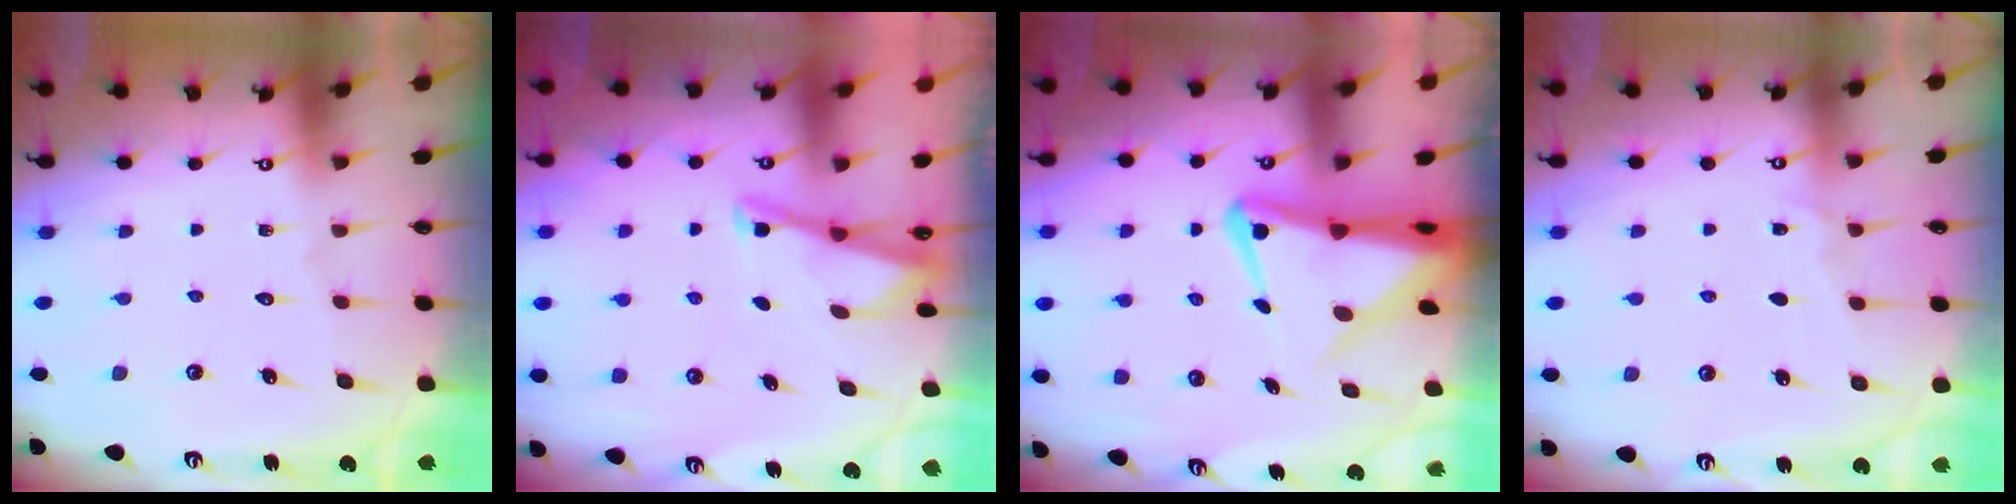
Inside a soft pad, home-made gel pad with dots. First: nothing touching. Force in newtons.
{"total": 2.9, "press": 2.9, "slide": 0.2}
{"total": 6.0, "press": 5.9, "slide": 1.0}
{"total": 4.3, "press": 4.3, "slide": 0.3}